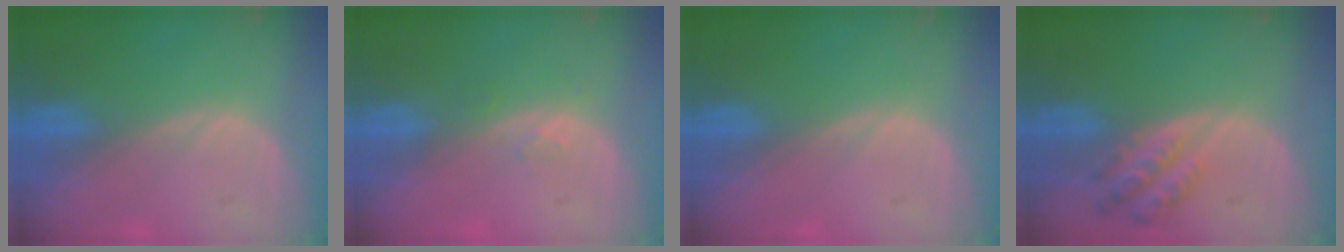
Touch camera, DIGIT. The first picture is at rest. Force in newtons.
{"total": 1.1, "press": 1.0, "slide": 0.4}
{"total": 0.0}
{"total": 4.9, "press": 4.9, "slide": 0.4}